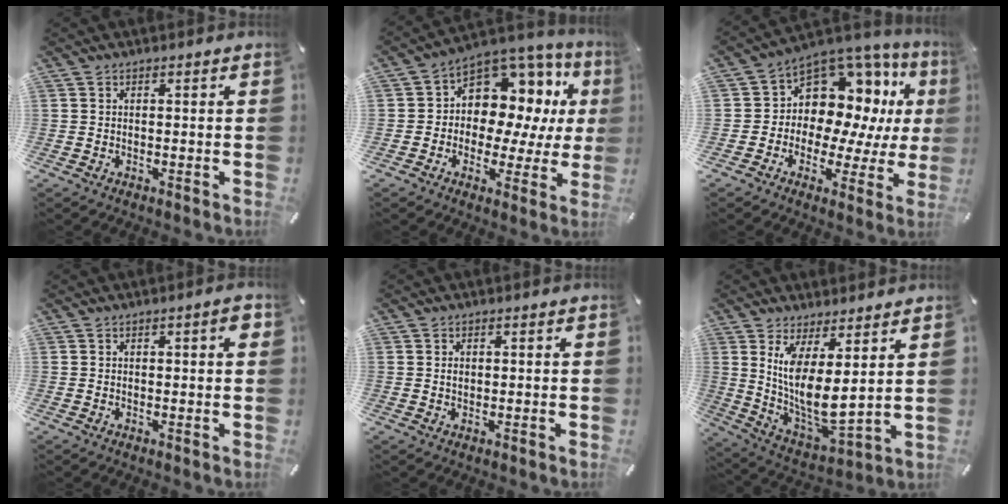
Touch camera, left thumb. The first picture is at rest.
{"total": 10.5, "force": [3.6, 8.5, 5.0], "torque": [-0.074, -0.052, 0.071]}
{"total": 11.3, "force": [5.3, 8.7, 4.8], "torque": [-0.079, -0.066, 0.101]}
{"total": 2.8, "force": [0.7, 0.8, 2.6], "torque": [-0.033, 0.000, 0.005]}
{"total": 1.3, "force": [0.2, 1.0, 0.8], "torque": [-0.017, 0.005, 0.002]}
{"total": 11.8, "force": [4.7, 4.4, 9.9], "torque": [-0.192, -0.060, 0.090]}